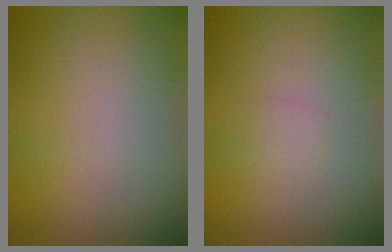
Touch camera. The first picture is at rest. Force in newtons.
{"total": 0.9, "press": 0.9, "slide": 0.0}